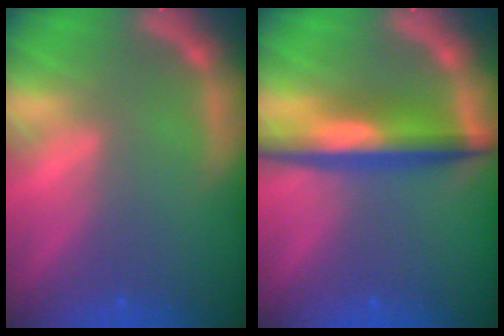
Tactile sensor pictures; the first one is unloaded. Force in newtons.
{"total": 6.0}